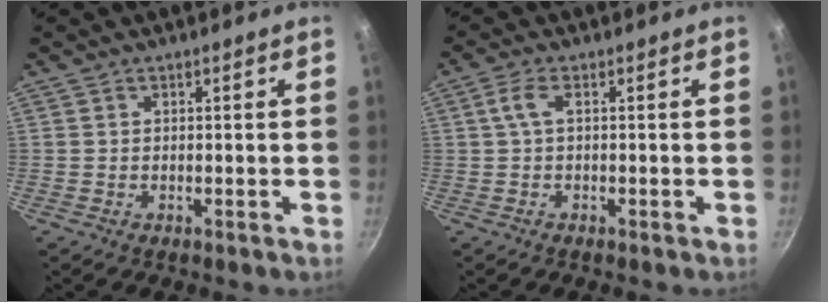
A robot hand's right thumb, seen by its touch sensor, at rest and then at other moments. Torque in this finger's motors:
{"motor_torque": [-0.34, 0.29, 0.49, -0.60, 0.02]}